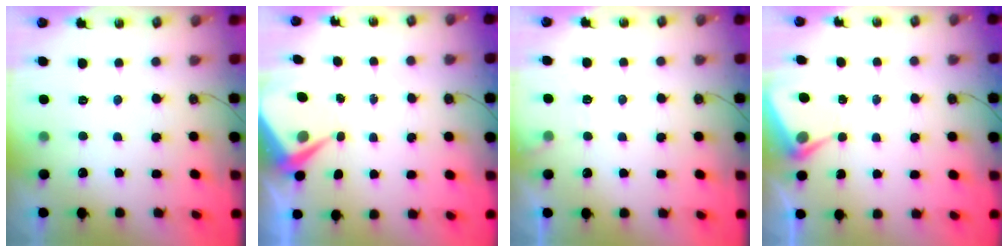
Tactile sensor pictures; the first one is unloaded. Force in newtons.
{"total": 5.4, "press": 5.4, "slide": 0.5}
{"total": 5.9, "press": 5.8, "slide": 0.8}
{"total": 5.8, "press": 5.8, "slide": 0.3}